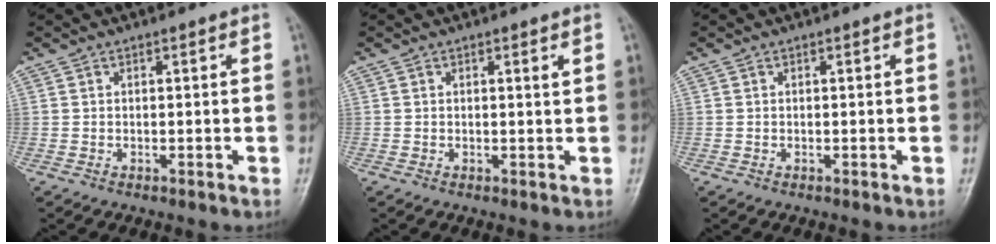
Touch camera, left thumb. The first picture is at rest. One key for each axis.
{"total": 0.8, "fx": 0.4, "fy": 0.0, "fz": 0.7, "tx": -0.012, "ty": -0.002, "tz": 0.005}
{"total": 0.0}